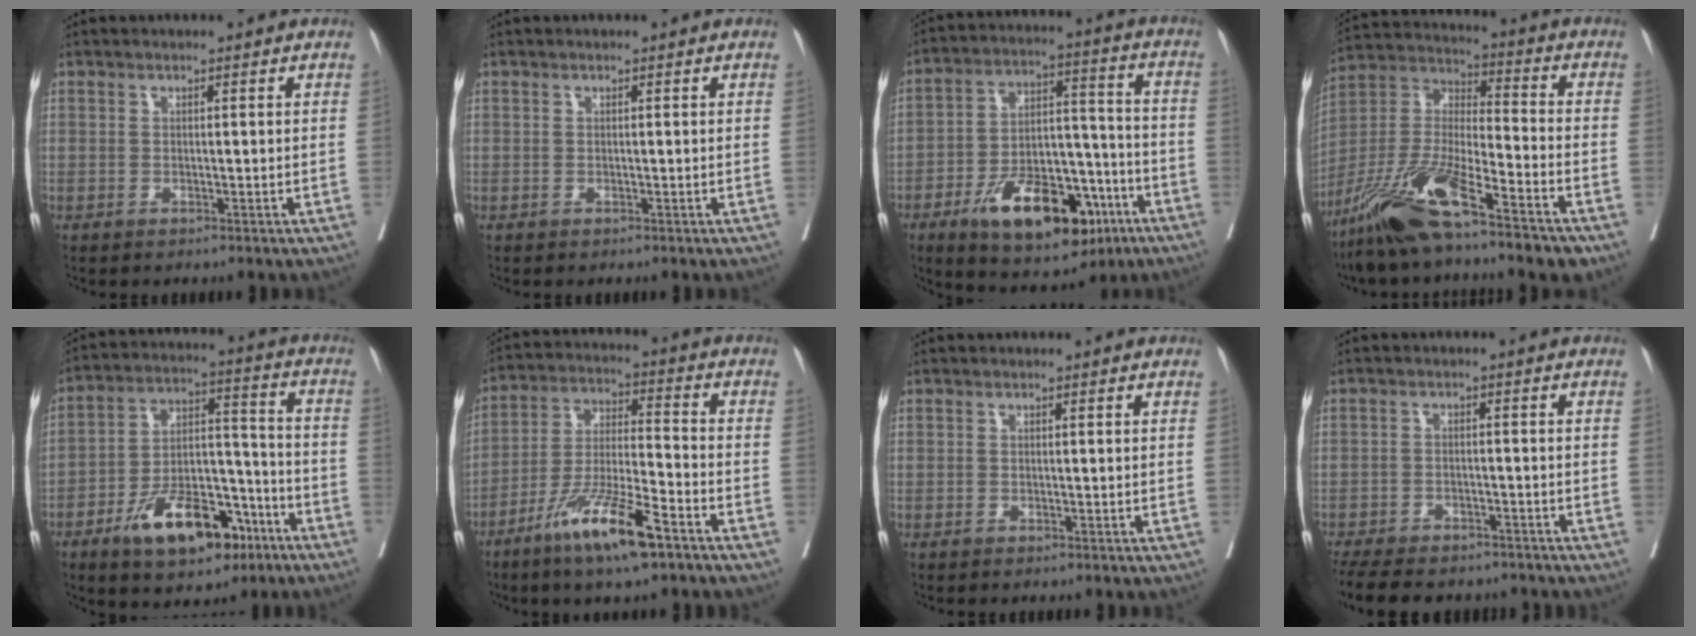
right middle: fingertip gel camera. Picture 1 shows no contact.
{"total": 0.0}
{"total": 18.7, "force": [-9.9, 8.1, 13.6], "torque": [-0.213, 0.012, -0.150]}
{"total": 17.3, "force": [-12.0, 2.8, 12.2], "torque": [-0.267, -0.020, -0.223]}
{"total": 15.9, "force": [-9.2, 6.9, 11.0], "torque": [-0.180, 0.017, -0.145]}
{"total": 12.6, "force": [-7.8, 1.4, 9.8], "torque": [-0.192, -0.025, -0.146]}
{"total": 0.0}
{"total": 14.6, "force": [-12.3, 5.2, 6.0], "torque": [-0.144, -0.013, -0.168]}